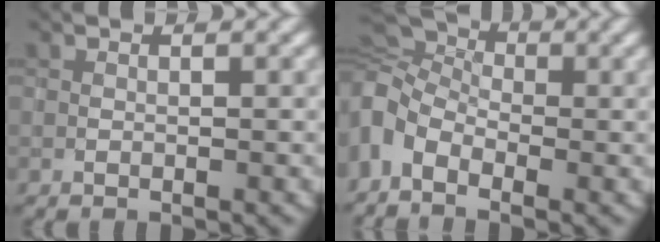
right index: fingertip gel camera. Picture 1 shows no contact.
{"total": 6.5, "force": [-1.3, 4.5, 4.5], "torque": [-0.111, 0.000, -0.039]}